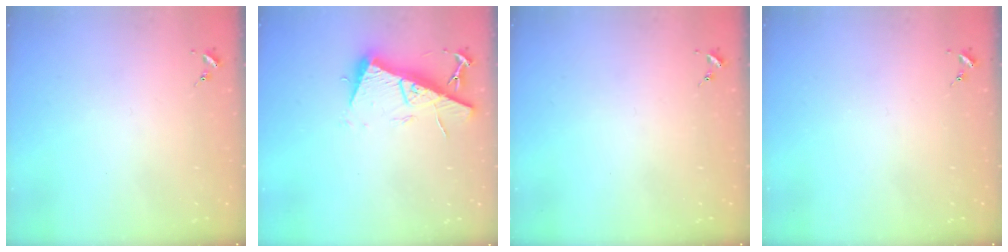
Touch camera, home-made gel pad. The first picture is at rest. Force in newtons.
{"total": 13.5, "press": 13.4, "slide": 1.4}
{"total": 0.0}
{"total": 0.0}